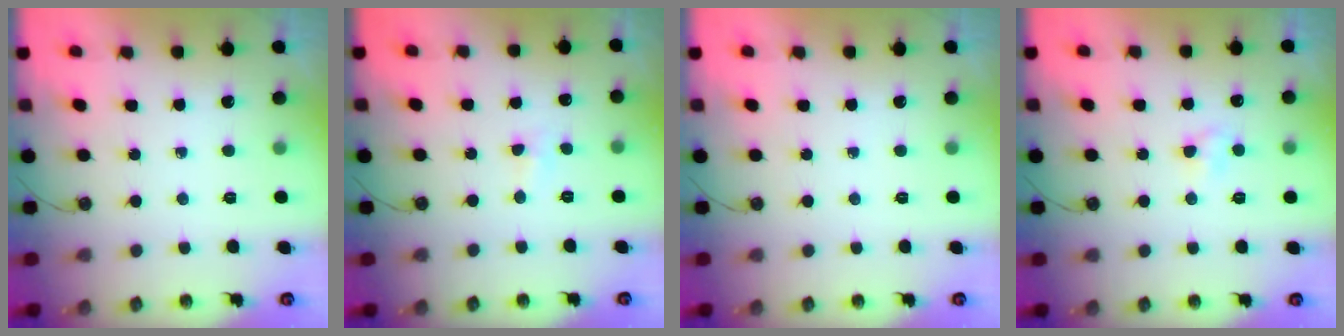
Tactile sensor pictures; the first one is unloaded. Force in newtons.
{"total": 3.6, "press": 3.6, "slide": 0.5}
{"total": 0.0}
{"total": 3.2, "press": 3.1, "slide": 0.5}